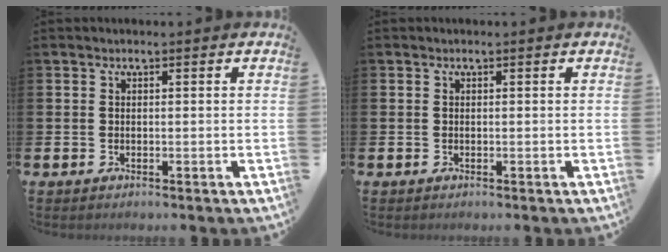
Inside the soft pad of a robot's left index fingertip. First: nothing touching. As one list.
[{"total": 0.0}]